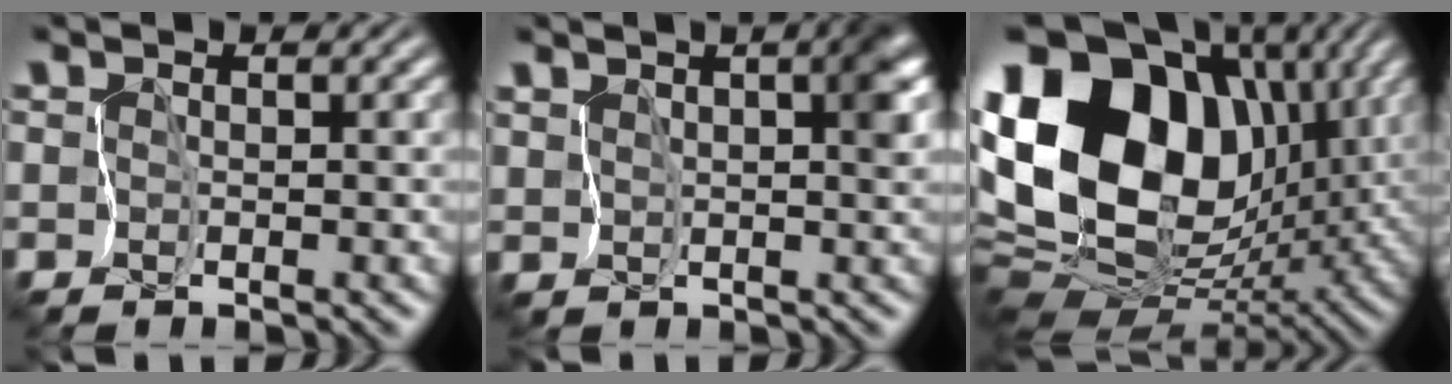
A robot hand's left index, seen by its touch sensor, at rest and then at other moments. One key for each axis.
{"total": 4.7, "fx": 1.5, "fy": 2.1, "fz": 3.9, "tx": -0.060, "ty": 0.005, "tz": 0.025}
{"total": 18.3, "fx": 4.3, "fy": 12.3, "fz": 12.8, "tx": -0.264, "ty": 0.018, "tz": 0.066}